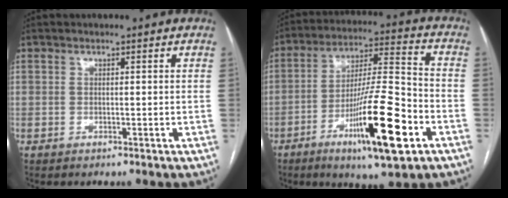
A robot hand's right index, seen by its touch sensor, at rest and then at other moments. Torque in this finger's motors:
{"motor_torque": [1.31, -0.83, 0.50, 0.21]}